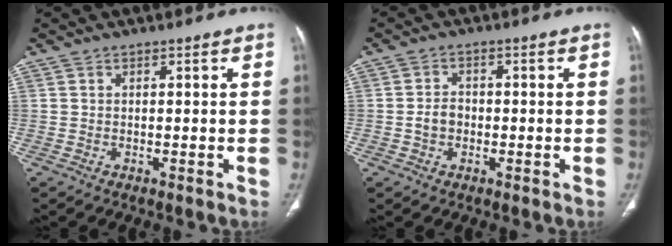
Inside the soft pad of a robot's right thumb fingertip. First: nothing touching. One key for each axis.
{"total": 3.2, "fx": -0.8, "fy": 2.6, "fz": 1.8, "tx": -0.023, "ty": 0.013, "tz": -0.016}